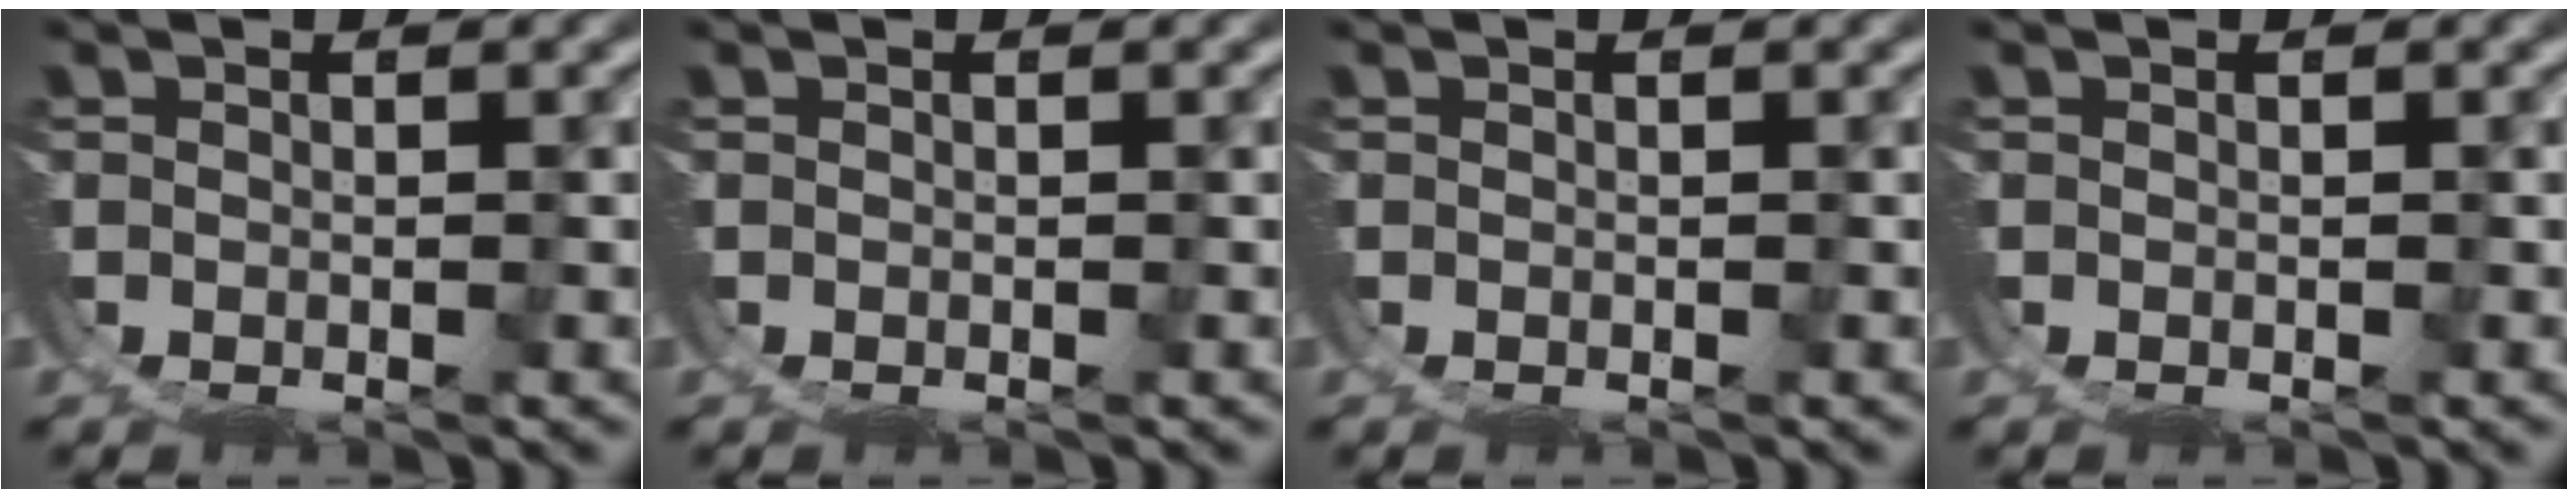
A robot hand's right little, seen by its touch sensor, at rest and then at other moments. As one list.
[{"total": 0.0}, {"total": 0.0}, {"total": 0.0}]